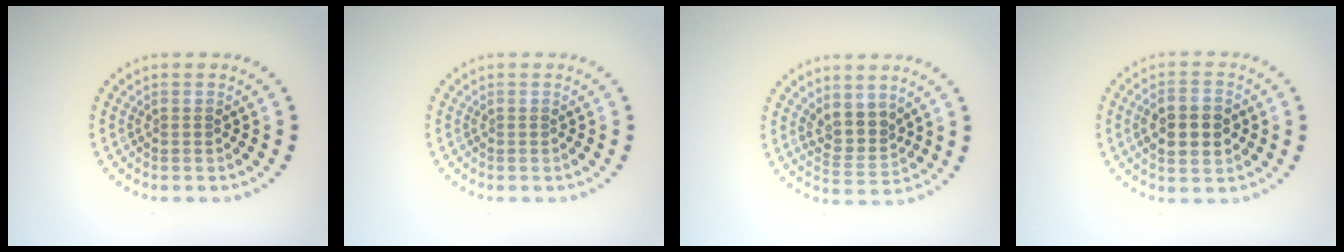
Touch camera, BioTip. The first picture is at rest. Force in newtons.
{"total": 0.0}
{"total": 2.9, "press": 2.4, "slide": 1.6}
{"total": 4.3, "press": 4.3, "slide": 0.3}